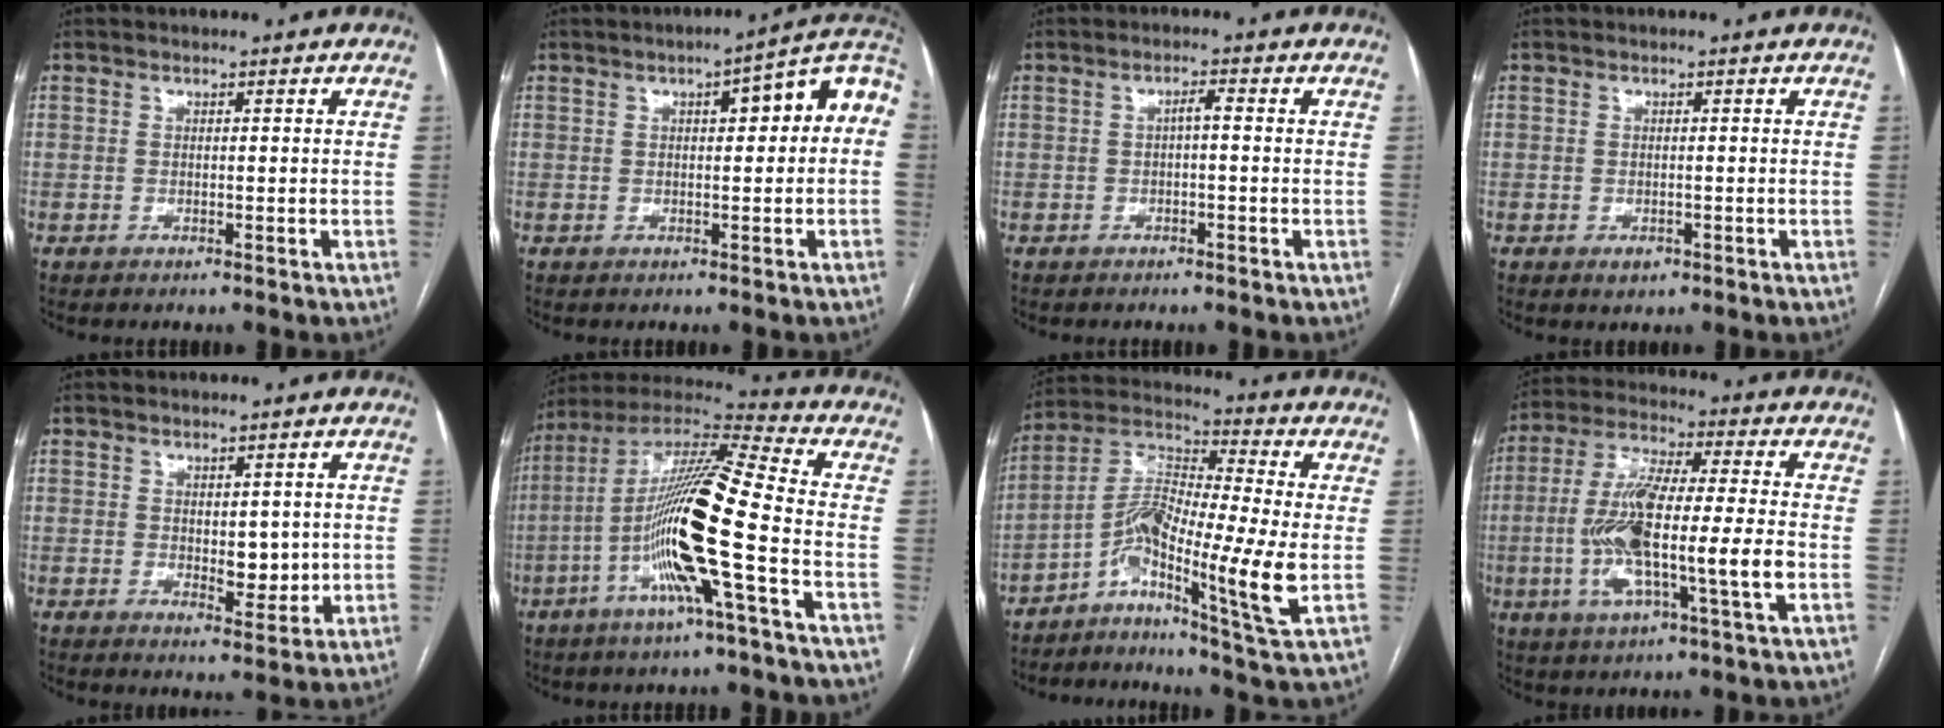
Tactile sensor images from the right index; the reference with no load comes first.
{"total": 9.3, "force": [1.9, 2.1, 8.8], "torque": [-0.117, 0.038, 0.017]}
{"total": 1.6, "force": [-0.1, 0.3, 1.6], "torque": [-0.026, 0.005, -0.003]}
{"total": 1.5, "force": [-0.7, 1.2, 0.7], "torque": [-0.006, 0.002, -0.004]}
{"total": 4.2, "force": [0.6, 2.5, 3.4], "torque": [-0.036, -0.006, 0.018]}
{"total": 17.7, "force": [-4.7, -0.4, 17.1], "torque": [-0.327, -0.001, -0.099]}
{"total": 12.9, "force": [-4.0, 0.4, 12.2], "torque": [-0.247, 0.007, -0.086]}
{"total": 15.4, "force": [-2.6, 1.5, 15.1], "torque": [-0.296, 0.000, -0.050]}